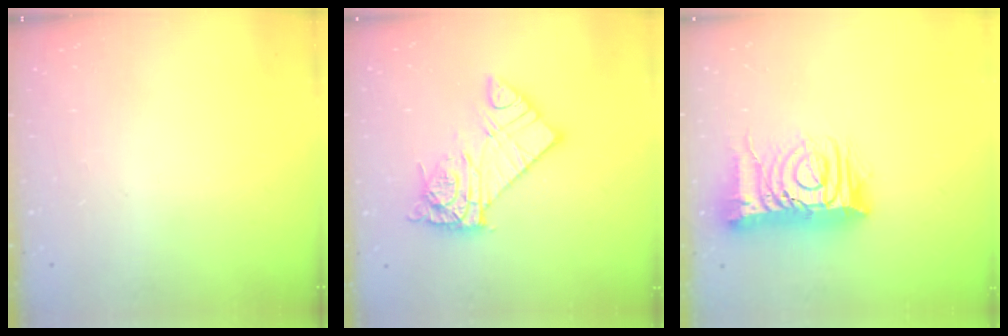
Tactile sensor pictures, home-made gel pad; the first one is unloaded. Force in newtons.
{"total": 11.5, "press": 11.4, "slide": 1.0}
{"total": 13.2, "press": 13.1, "slide": 1.8}